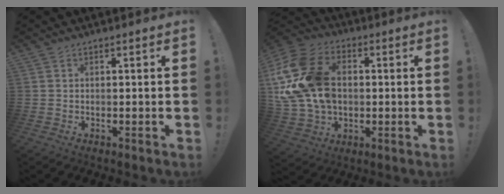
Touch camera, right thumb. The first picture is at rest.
{"total": 22.7, "force": [3.0, 16.9, 14.9], "torque": [-0.256, 0.000, 0.064]}